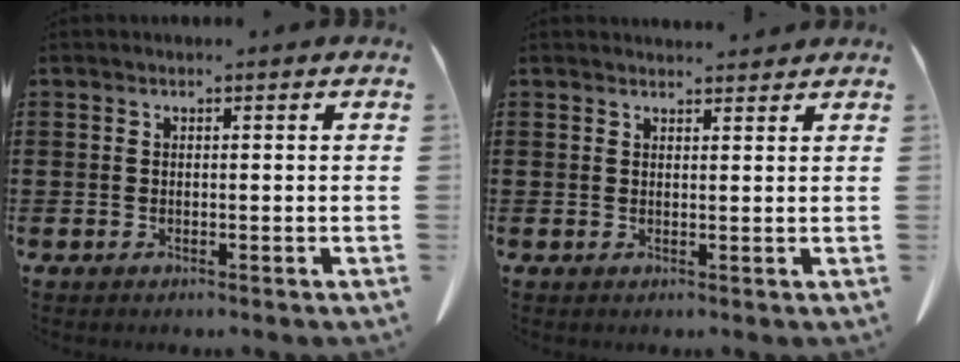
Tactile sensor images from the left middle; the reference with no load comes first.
{"total": 1.9, "force": [1.8, 0.3, 0.3], "torque": [-0.010, 0.001, 0.035]}